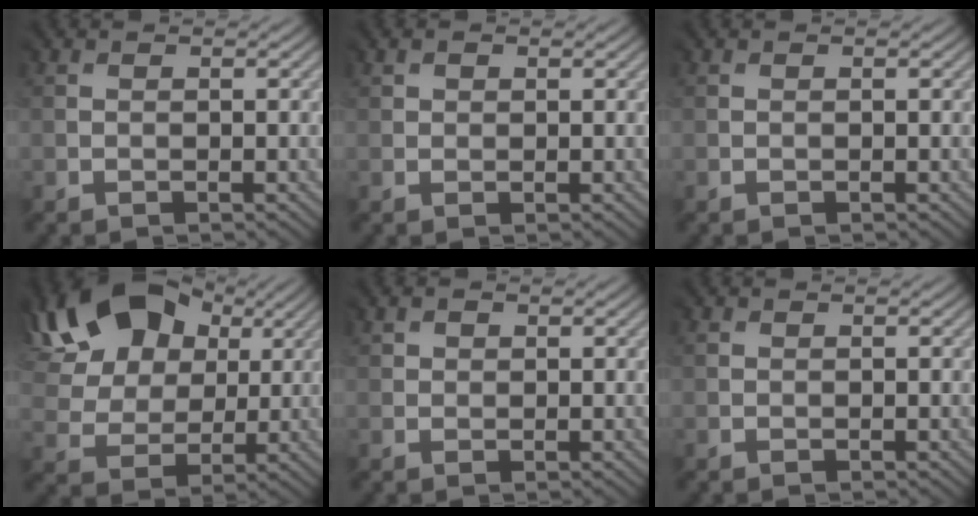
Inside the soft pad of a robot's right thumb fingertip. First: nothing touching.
{"total": 1.5, "force": [1.0, 1.0, 0.3], "torque": [0.003, 0.000, 0.018]}
{"total": 0.0}
{"total": 14.8, "force": [7.9, 9.7, 8.0], "torque": [-0.179, 0.039, 0.131]}
{"total": 1.8, "force": [1.3, 1.2, 0.2], "torque": [0.004, -0.001, 0.021]}
{"total": 0.6, "force": [0.3, 0.5, 0.2], "torque": [-0.001, 0.000, 0.007]}